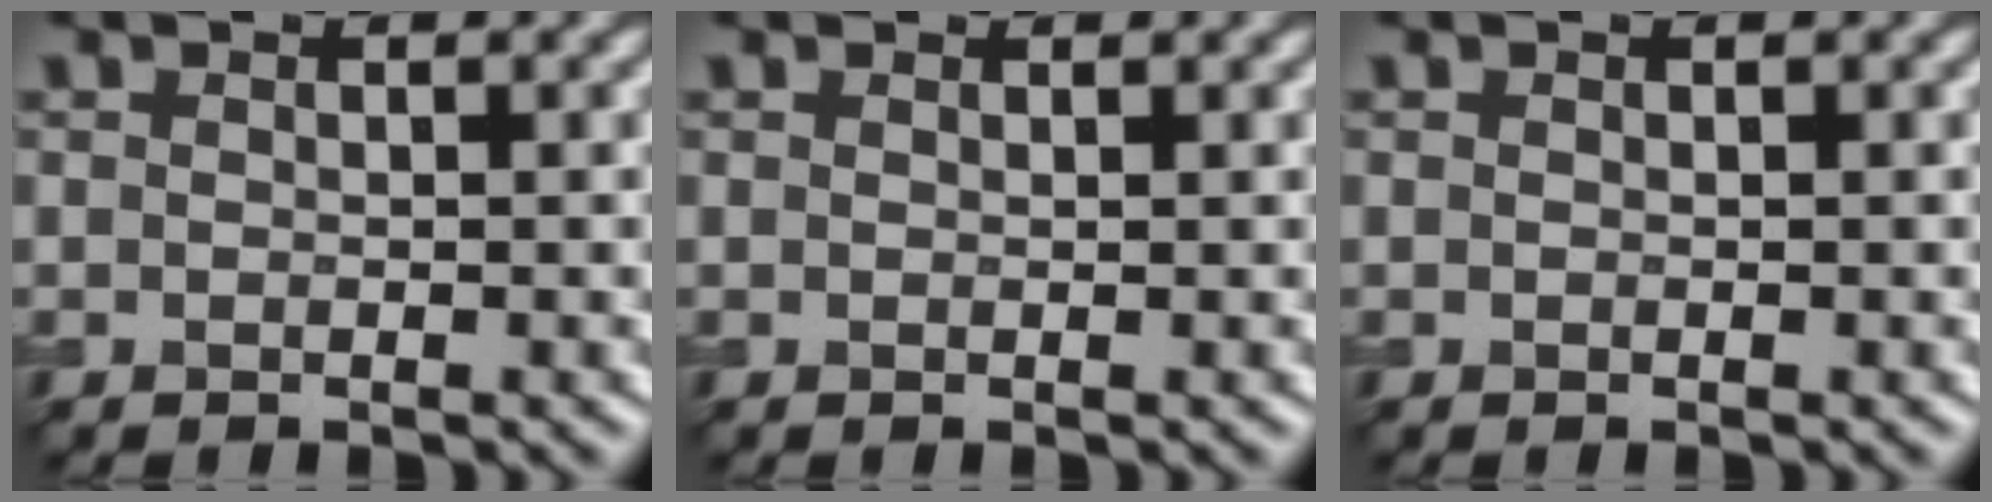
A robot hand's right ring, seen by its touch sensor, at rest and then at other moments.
{"total": 1.1, "force": [1.0, 0.2, 0.1], "torque": [-0.007, -0.006, 0.009]}
{"total": 0.0}